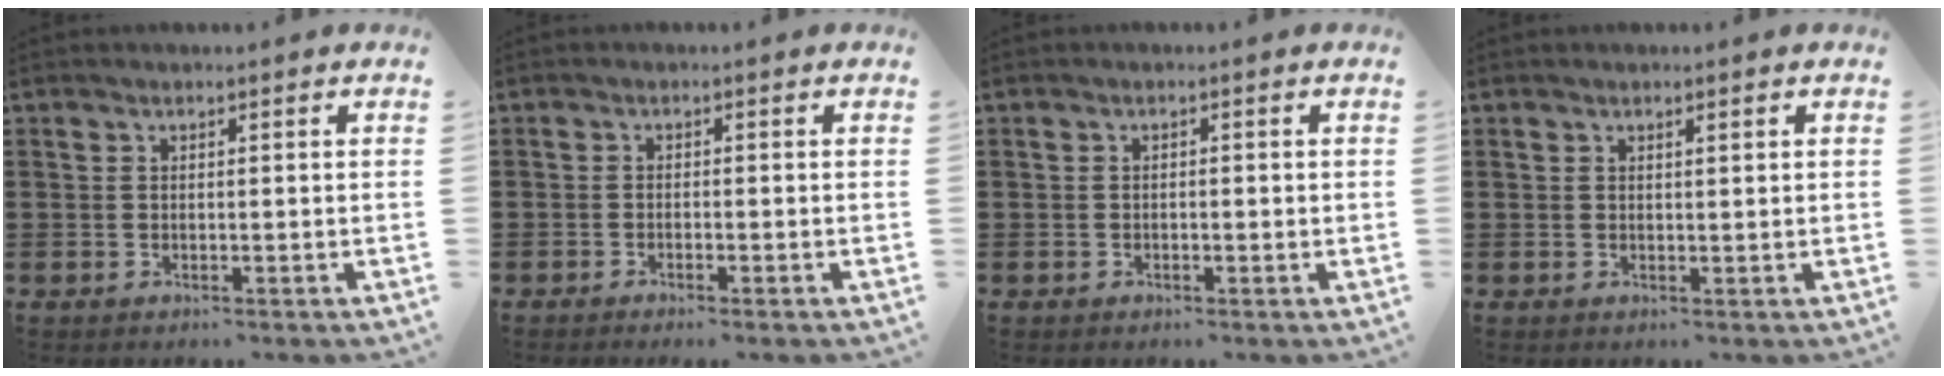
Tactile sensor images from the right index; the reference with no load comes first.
{"total": 1.0, "force": [-0.8, -0.2, 0.5], "torque": [-0.010, -0.004, -0.015]}
{"total": 0.5, "force": [-0.2, 0.3, 0.4], "torque": [-0.010, -0.001, -0.004]}
{"total": 0.9, "force": [0.6, 0.0, 0.7], "torque": [-0.013, 0.001, 0.010]}